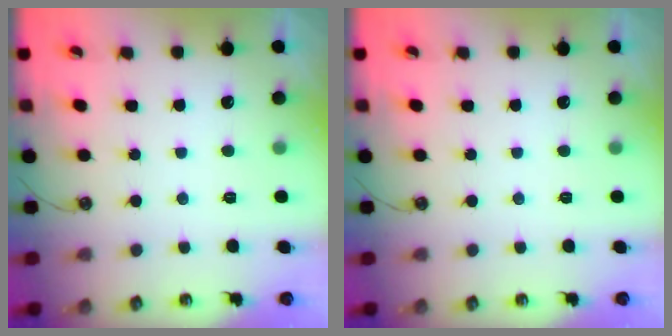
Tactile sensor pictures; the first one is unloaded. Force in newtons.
{"total": 0.0}